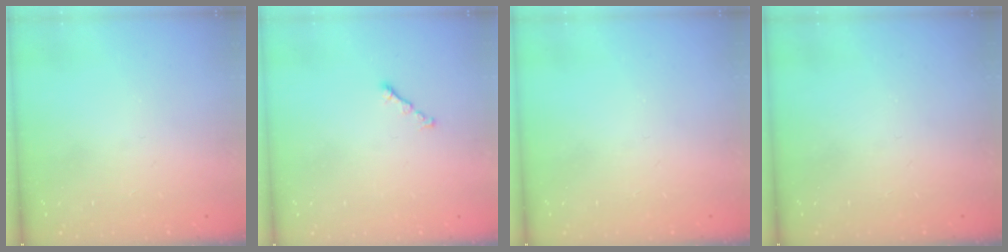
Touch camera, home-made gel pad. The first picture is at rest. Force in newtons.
{"total": 0.8, "press": 0.7, "slide": 0.4}
{"total": 0.0}
{"total": 0.0}